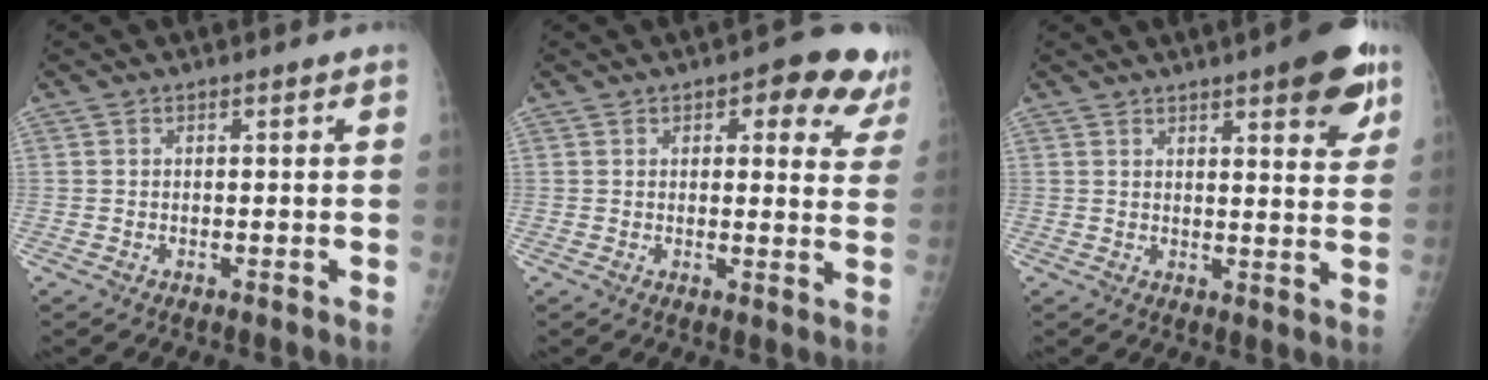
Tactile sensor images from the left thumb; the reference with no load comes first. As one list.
[{"total": 11.5, "force": [6.7, 4.8, 7.9], "torque": [-0.045, -0.025, 0.067]}, {"total": 11.3, "force": [6.2, 3.0, 8.9], "torque": [-0.088, -0.025, 0.075]}]